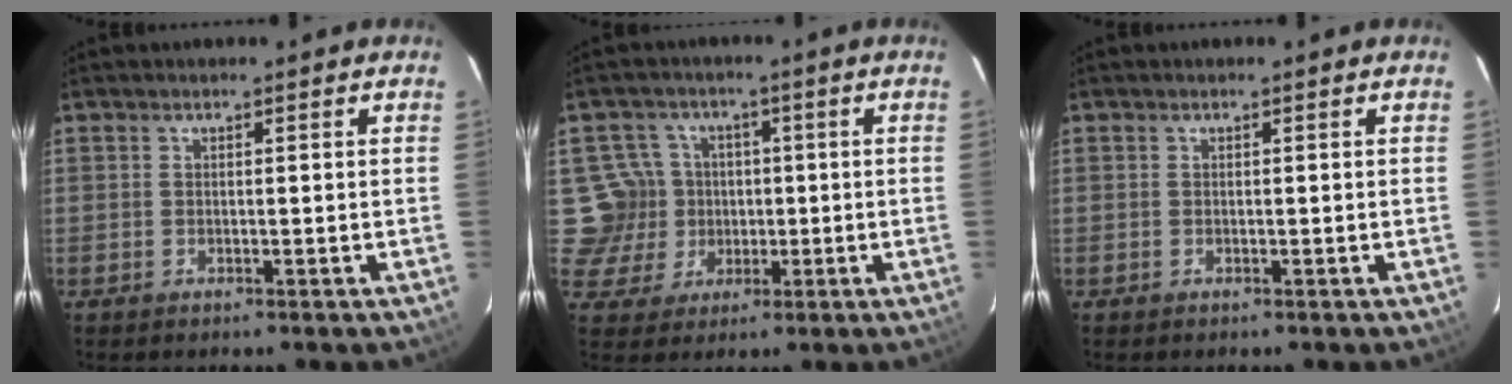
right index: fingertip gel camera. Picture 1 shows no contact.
{"total": 7.8, "force": [-0.1, 7.8, -0.2], "torque": [-0.010, 0.019, -0.003]}
{"total": 0.0}